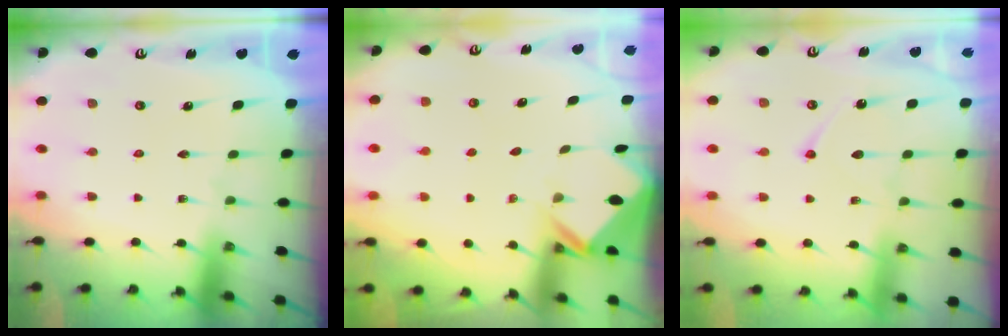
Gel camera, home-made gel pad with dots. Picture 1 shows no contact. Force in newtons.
{"total": 2.5, "press": 2.5, "slide": 0.1}
{"total": 8.7, "press": 8.6, "slide": 0.9}